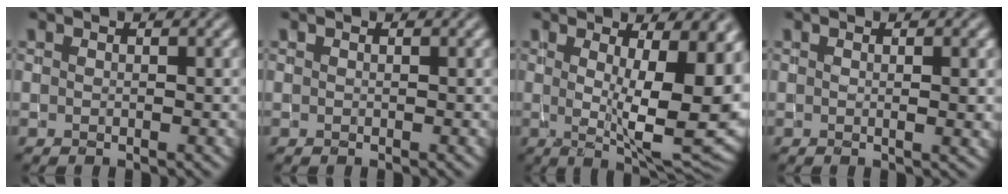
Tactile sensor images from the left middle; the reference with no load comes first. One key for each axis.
{"total": 0.0}
{"total": 12.3, "fx": 1.0, "fy": 3.7, "fz": 11.6, "tx": -0.149, "ty": -0.013, "tz": 0.020}
{"total": 2.2, "fx": 0.3, "fy": 0.7, "fz": 2.0, "tx": -0.018, "ty": 0.003, "tz": 0.004}